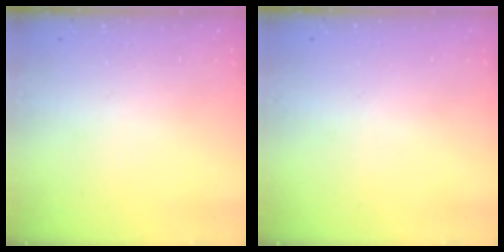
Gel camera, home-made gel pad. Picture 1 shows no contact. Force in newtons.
{"total": 1.4, "press": 1.4, "slide": 0.1}